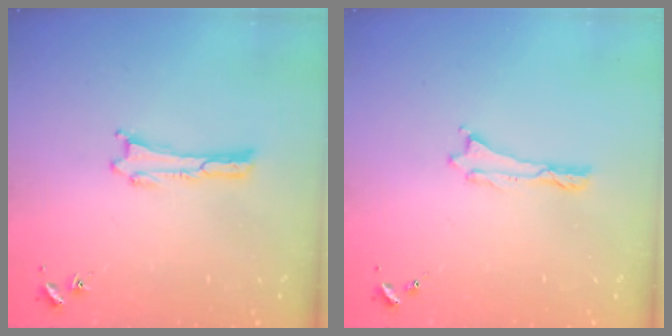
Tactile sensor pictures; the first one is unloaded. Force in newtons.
{"total": 0.0}